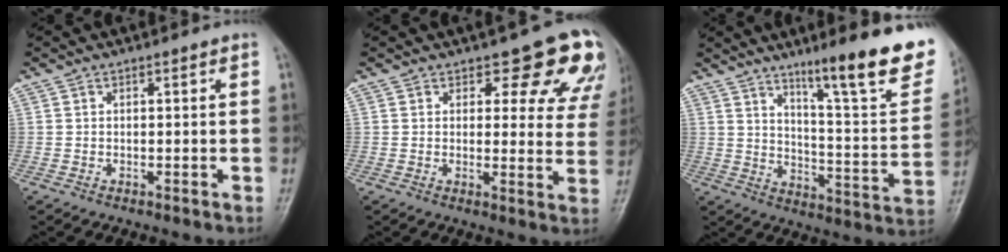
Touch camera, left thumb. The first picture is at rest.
{"total": 11.4, "force": [8.4, 5.1, 5.7], "torque": [-0.012, -0.046, 0.075]}
{"total": 21.3, "force": [13.7, 3.2, 16.0], "torque": [-0.189, -0.074, 0.205]}